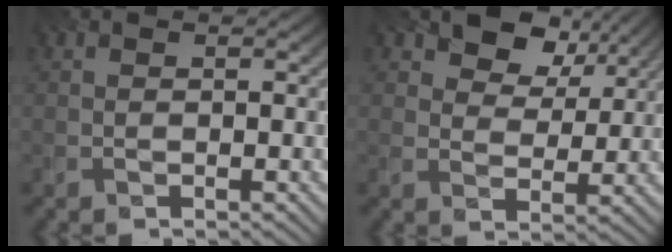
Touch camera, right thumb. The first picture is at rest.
{"total": 6.1, "force": [3.9, 3.9, 2.7], "torque": [-0.047, -0.005, 0.061]}